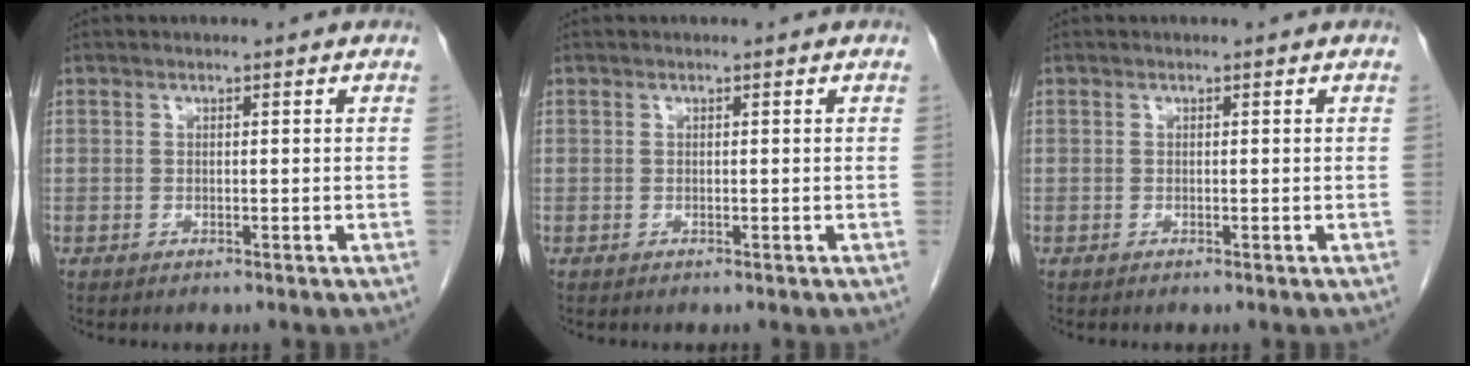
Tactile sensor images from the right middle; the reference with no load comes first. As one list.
[{"total": 0.0}, {"total": 0.0}]